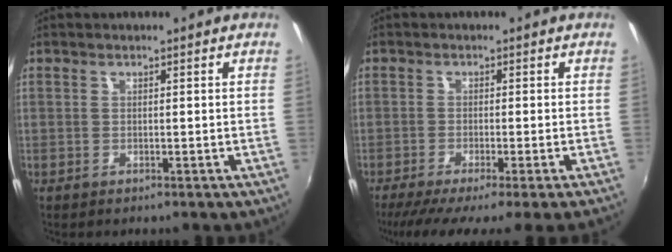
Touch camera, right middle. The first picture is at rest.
{"total": 7.1, "force": [-5.6, -1.5, 4.1], "torque": [-0.089, -0.035, -0.094]}